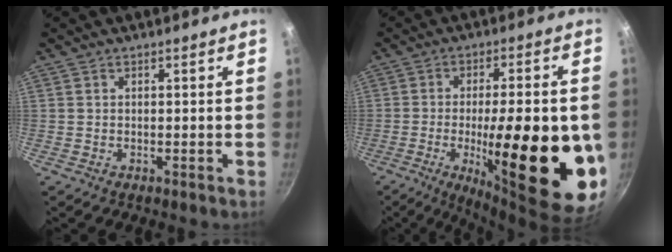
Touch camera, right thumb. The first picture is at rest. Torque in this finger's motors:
{"motor_torque": [1.03, 3.82, 2.77, 0.00, 0.41]}